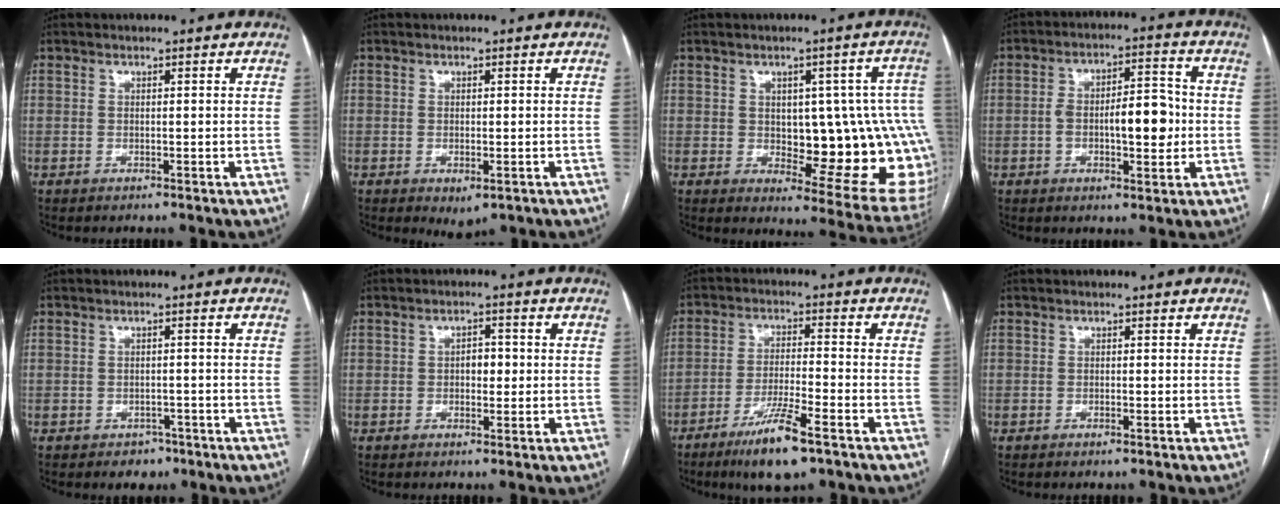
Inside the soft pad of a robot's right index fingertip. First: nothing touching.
{"total": 2.6, "force": [-1.2, 1.1, 2.0], "torque": [-0.026, -0.005, -0.007]}
{"total": 17.1, "force": [-0.7, 6.3, 15.8], "torque": [-0.134, 0.017, 0.011]}
{"total": 9.6, "force": [-1.0, 3.4, 8.9], "torque": [-0.150, 0.019, -0.013]}
{"total": 2.7, "force": [-1.8, 1.8, 0.8], "torque": [-0.009, 0.006, -0.018]}
{"total": 2.6, "force": [0.0, 1.5, 2.1], "torque": [-0.028, 0.006, 0.000]}
{"total": 9.4, "force": [-5.9, 0.8, 7.2], "torque": [-0.137, -0.020, -0.103]}
{"total": 0.6, "force": [-0.5, 0.0, 0.4], "torque": [-0.009, -0.002, -0.006]}